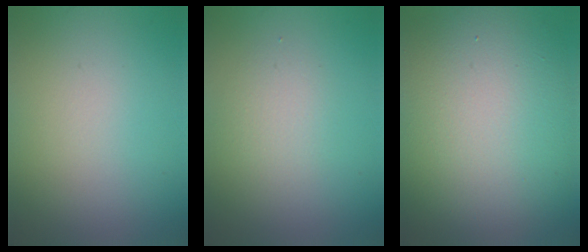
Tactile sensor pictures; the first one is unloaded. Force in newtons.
{"total": 1.8, "press": 1.8, "slide": 0.1}
{"total": 14.0, "press": 14.0, "slide": 0.6}